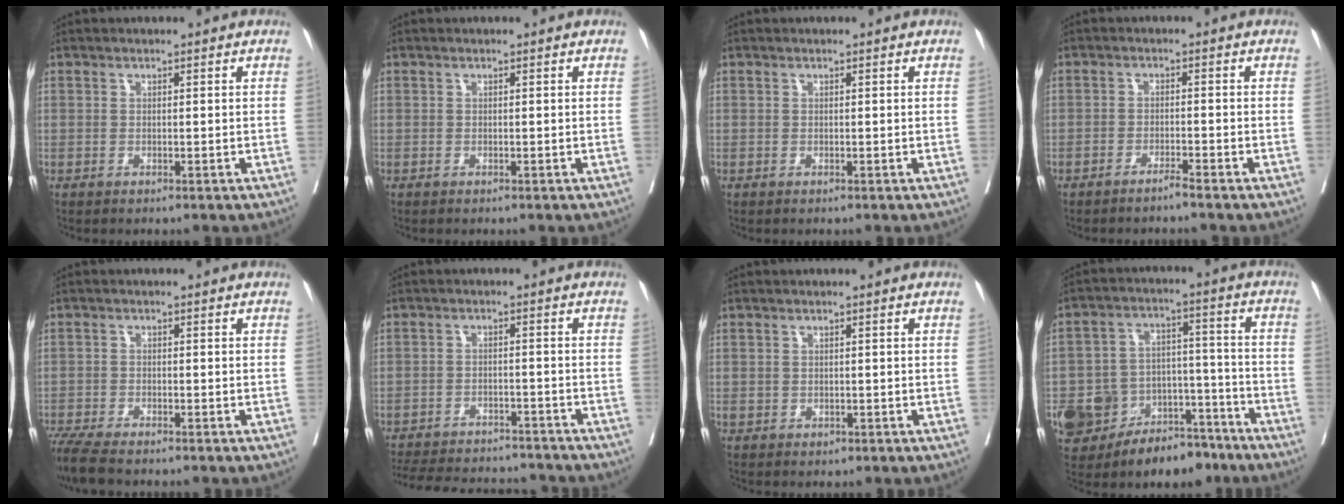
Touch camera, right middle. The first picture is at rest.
{"total": 0.0}
{"total": 0.0}
{"total": 1.8, "force": [-1.6, -0.2, 0.8], "torque": [-0.013, 0.001, -0.031]}
{"total": 6.7, "force": [-5.7, 1.0, 3.4], "torque": [-0.066, -0.020, -0.101]}
{"total": 17.9, "force": [-16.4, 4.2, 5.8], "torque": [-0.144, -0.012, -0.225]}
{"total": 1.1, "force": [-0.2, 1.0, 0.4], "torque": [-0.008, 0.001, 0.002]}
{"total": 15.6, "force": [-10.7, 9.5, 6.2], "torque": [-0.096, 0.047, -0.159]}